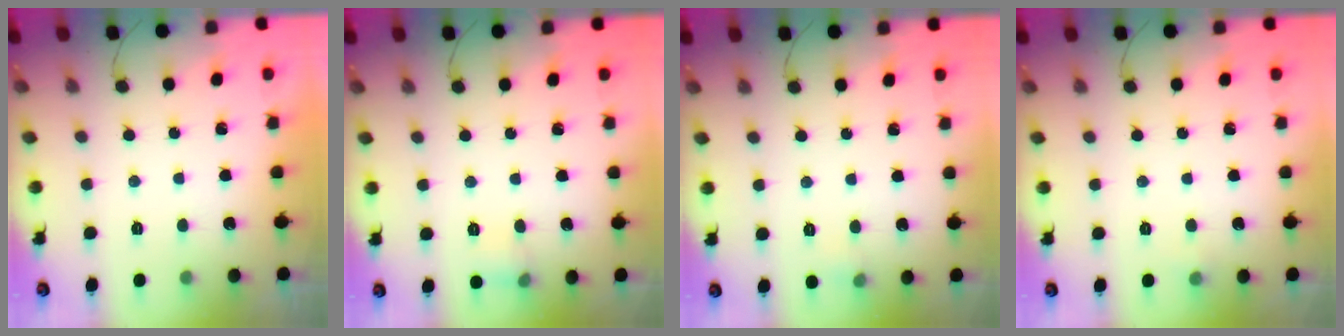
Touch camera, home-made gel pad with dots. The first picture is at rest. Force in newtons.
{"total": 6.0, "press": 5.7, "slide": 1.8}
{"total": 3.3, "press": 3.2, "slide": 1.0}
{"total": 3.1, "press": 2.8, "slide": 1.4}